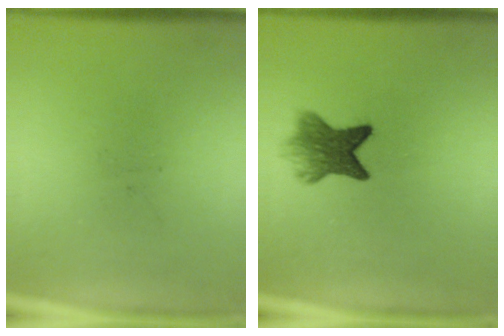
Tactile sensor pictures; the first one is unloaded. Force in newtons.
{"total": 6.4}